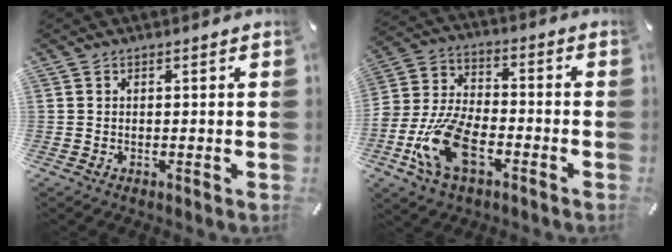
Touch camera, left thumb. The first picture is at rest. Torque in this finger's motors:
{"motor_torque": [1.87, 2.74, 0.62, -0.09, 0.52]}